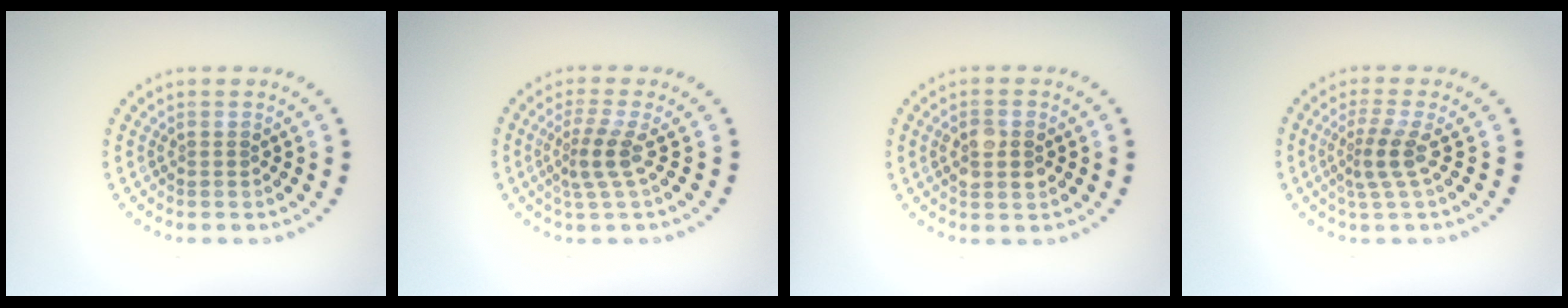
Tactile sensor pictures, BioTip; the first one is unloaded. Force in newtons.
{"total": 2.5, "press": 1.7, "slide": 1.8}
{"total": 2.7, "press": 2.7, "slide": 0.2}
{"total": 2.5, "press": 1.7, "slide": 1.8}